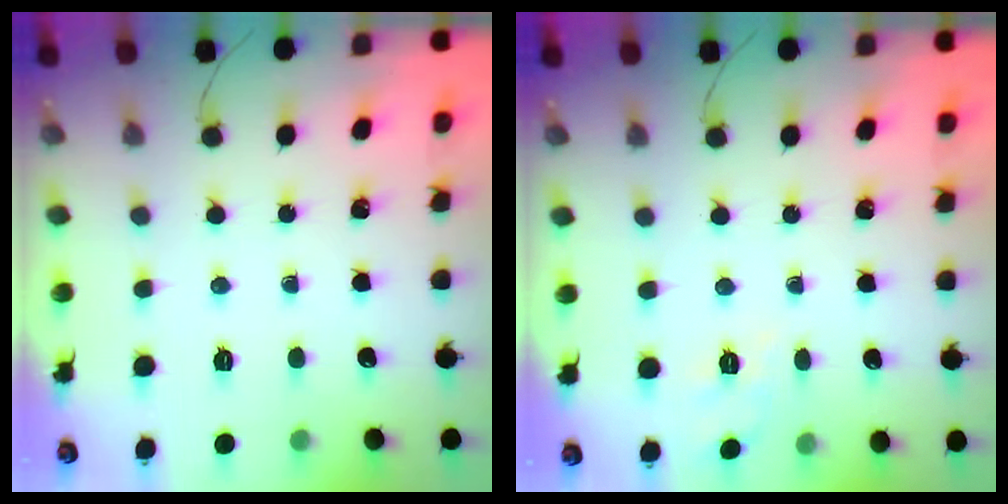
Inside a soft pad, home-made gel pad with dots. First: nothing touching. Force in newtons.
{"total": 1.7, "press": 0.3, "slide": 1.6}